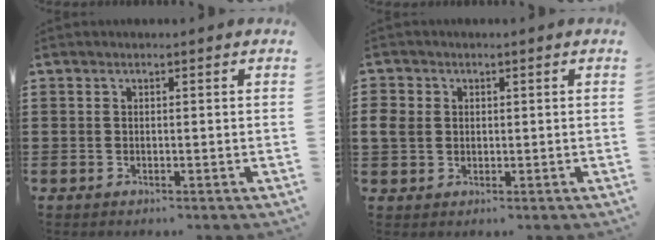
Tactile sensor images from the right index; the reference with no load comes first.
{"total": 2.6, "force": [0.3, 2.4, 1.0], "torque": [-0.036, 0.007, 0.002]}